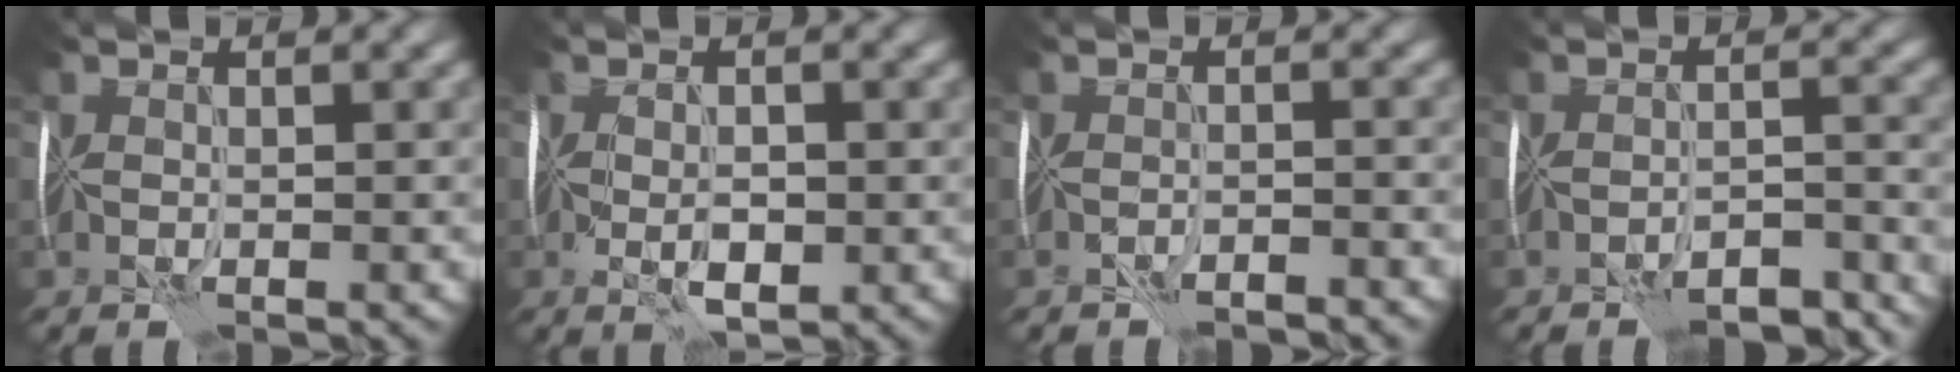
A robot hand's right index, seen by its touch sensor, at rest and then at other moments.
{"total": 2.4, "force": [-0.6, 1.0, 2.1], "torque": [-0.038, -0.001, -0.014]}
{"total": 2.2, "force": [-2.1, -0.6, 0.0], "torque": [0.002, 0.005, -0.039]}
{"total": 5.5, "force": [-5.2, 0.8, 1.8], "torque": [-0.026, 0.005, -0.067]}